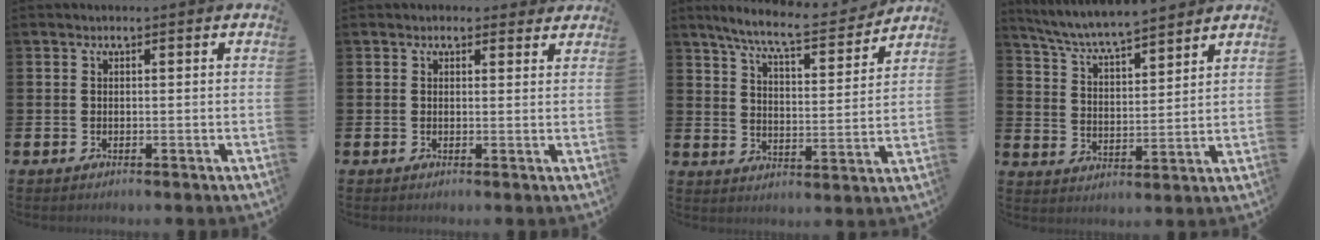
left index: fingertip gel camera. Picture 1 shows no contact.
{"total": 1.2, "force": [1.0, 0.7, 0.1], "torque": [0.004, 0.003, 0.017]}
{"total": 8.0, "force": [7.1, 0.7, 3.4], "torque": [-0.090, -0.042, 0.122]}
{"total": 6.2, "force": [6.0, 0.1, 1.5], "torque": [-0.059, -0.041, 0.105]}